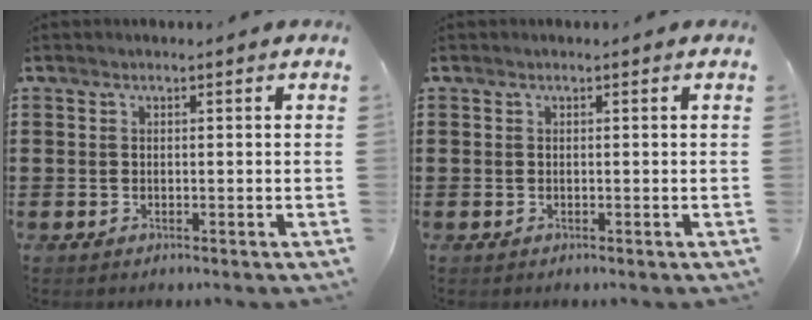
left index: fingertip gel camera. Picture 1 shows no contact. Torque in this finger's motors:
{"motor_torque": [-0.01, -0.01, 0.00, 0.00]}